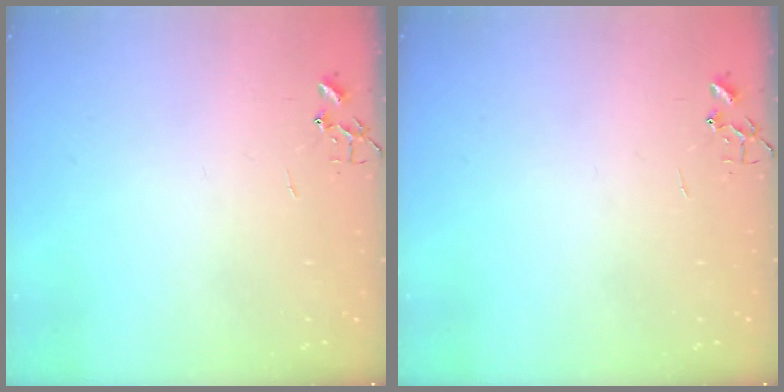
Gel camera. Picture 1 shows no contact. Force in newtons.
{"total": 0.0}